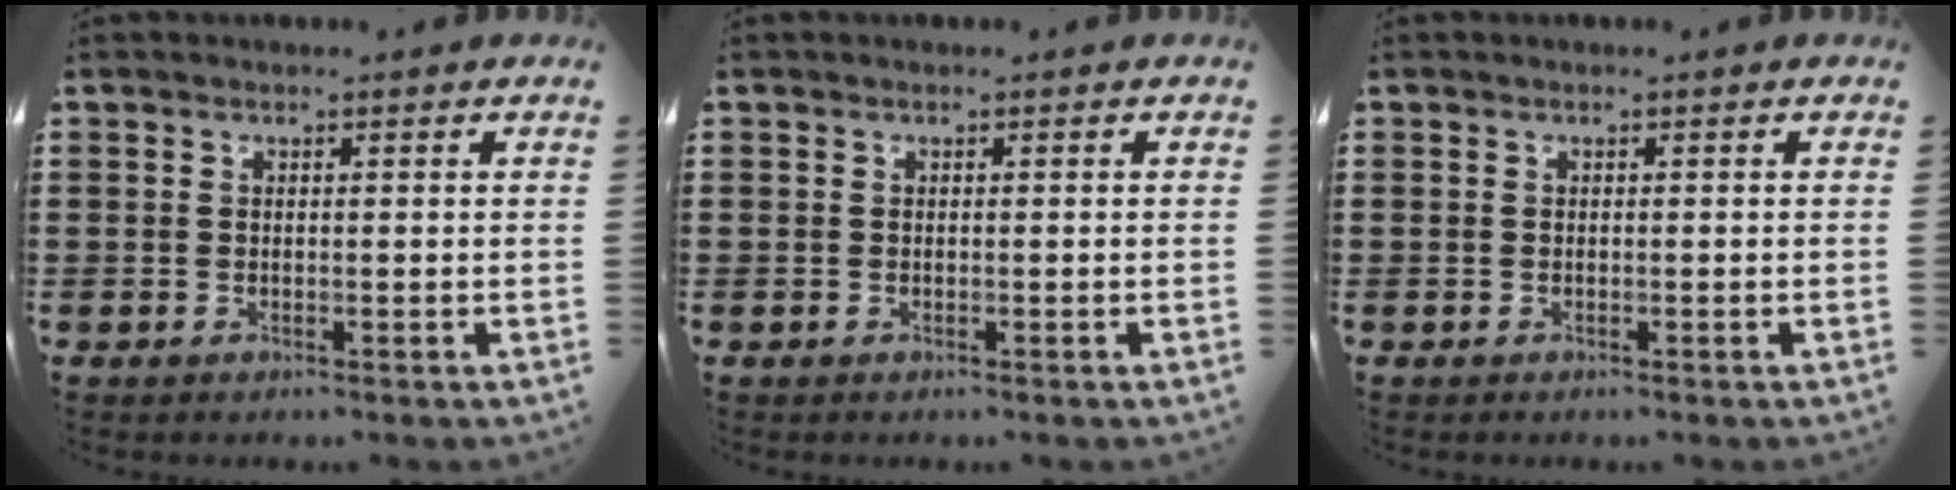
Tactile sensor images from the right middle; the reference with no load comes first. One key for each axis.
{"total": 0.0}
{"total": 0.0}